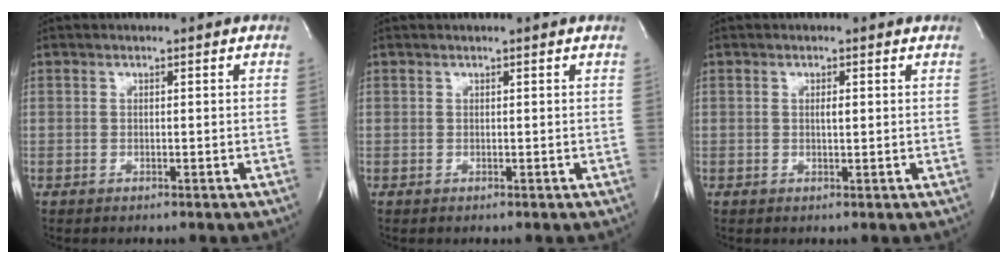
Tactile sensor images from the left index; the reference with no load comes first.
{"total": 1.0, "force": [0.9, -0.1, 0.3], "torque": [-0.009, 0.001, 0.016]}
{"total": 1.2, "force": [0.4, 0.3, 1.1], "torque": [-0.020, 0.002, 0.004]}